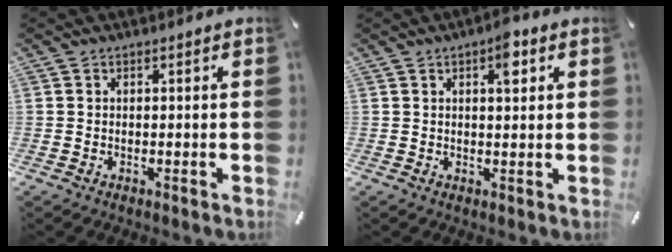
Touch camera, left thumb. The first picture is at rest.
{"total": 5.0, "force": [2.2, 2.0, 4.0], "torque": [-0.053, -0.005, 0.029]}